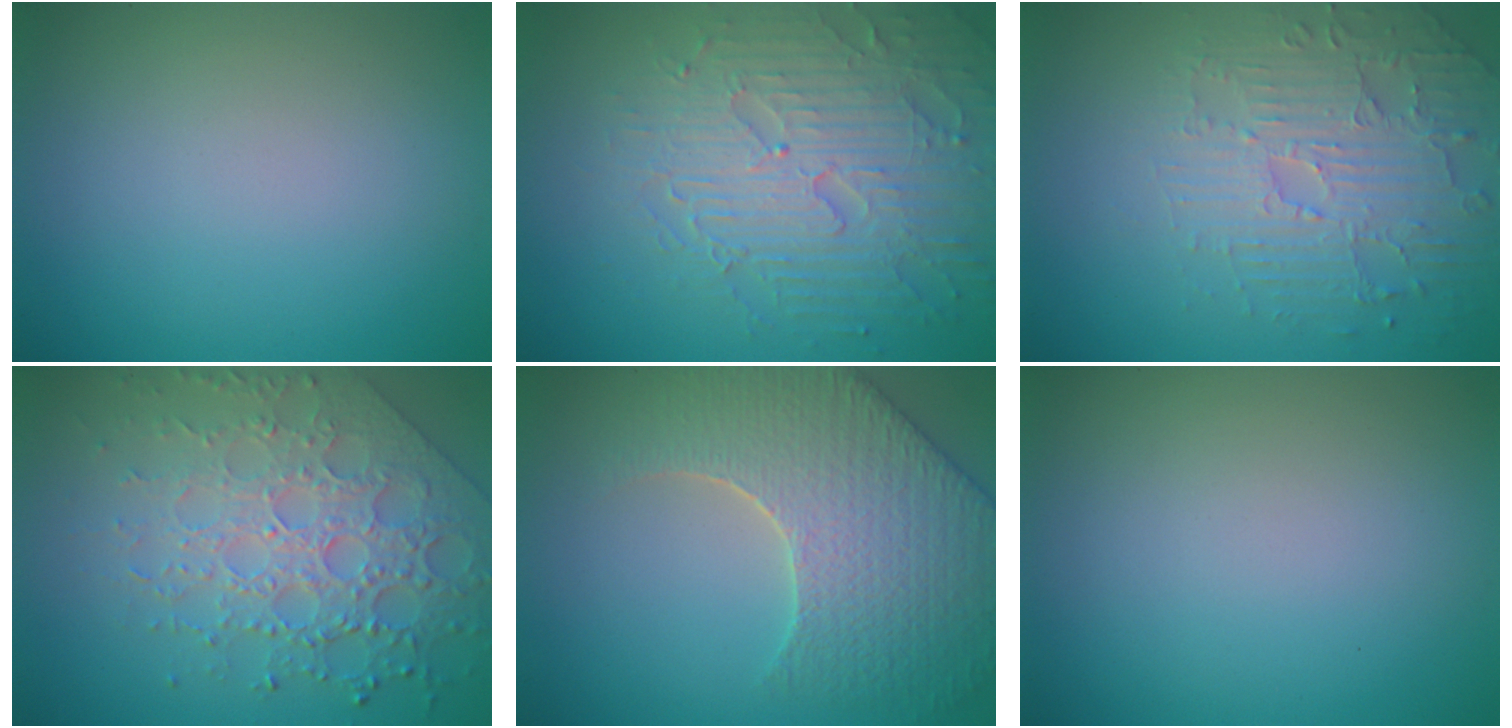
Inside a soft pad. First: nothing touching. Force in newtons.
{"total": 6.7, "press": 5.5, "slide": 3.8}
{"total": 4.4, "press": 3.6, "slide": 2.6}
{"total": 7.4, "press": 5.4, "slide": 5.1}
{"total": 7.3, "press": 6.0, "slide": 4.1}
{"total": 0.0}